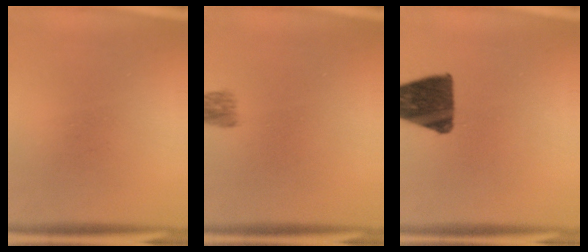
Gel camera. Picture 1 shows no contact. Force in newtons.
{"total": 2.5}
{"total": 12.7}